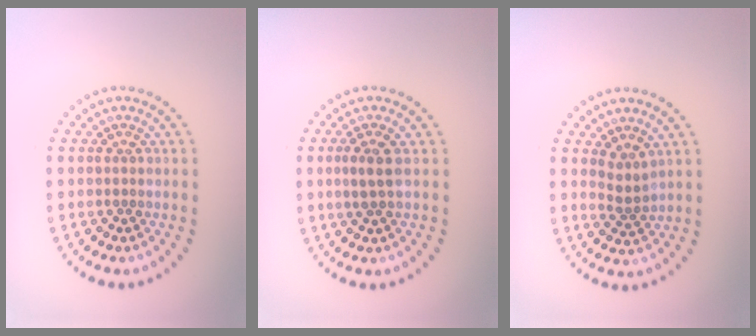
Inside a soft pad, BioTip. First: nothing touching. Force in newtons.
{"total": 1.9, "press": 1.7, "slide": 0.9}
{"total": 1.8, "press": 1.1, "slide": 1.4}